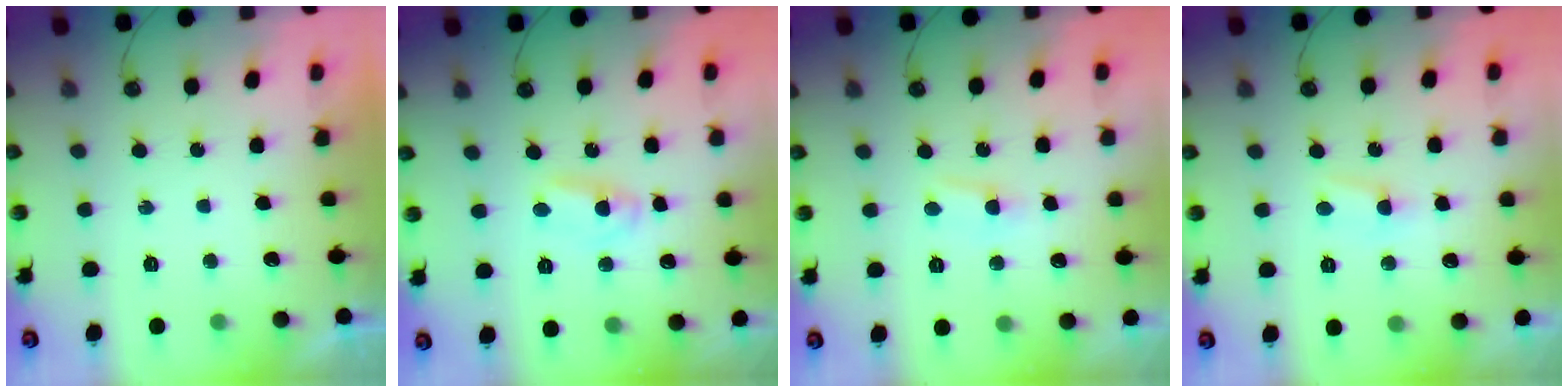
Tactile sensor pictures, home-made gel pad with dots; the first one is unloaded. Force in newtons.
{"total": 2.4, "press": 2.4, "slide": 0.2}
{"total": 2.8, "press": 2.7, "slide": 0.6}
{"total": 2.8, "press": 2.8, "slide": 0.2}